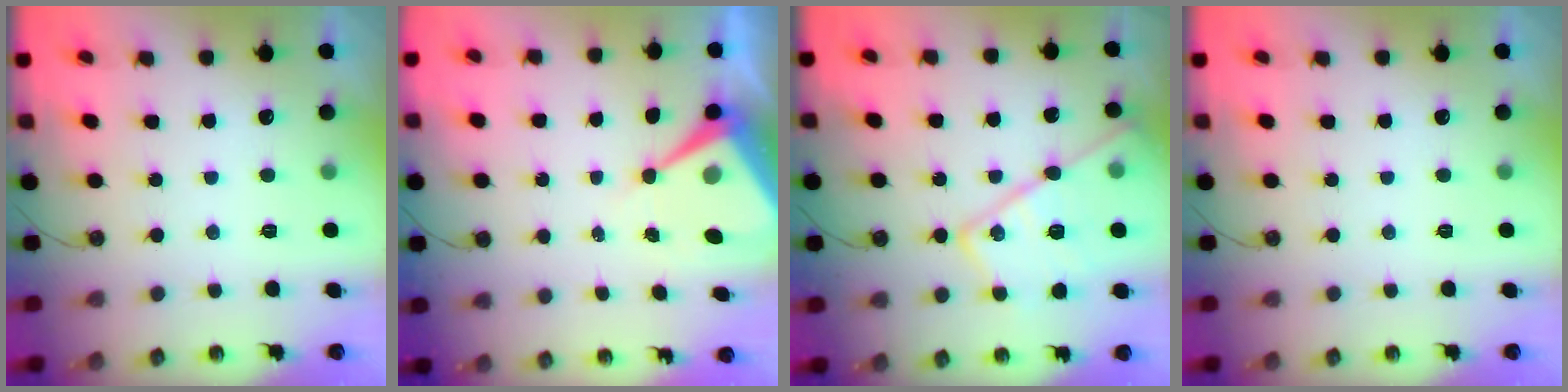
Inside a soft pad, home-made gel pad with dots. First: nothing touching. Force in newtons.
{"total": 9.7, "press": 9.7, "slide": 0.8}
{"total": 19.6, "press": 19.5, "slide": 1.7}
{"total": 0.0}